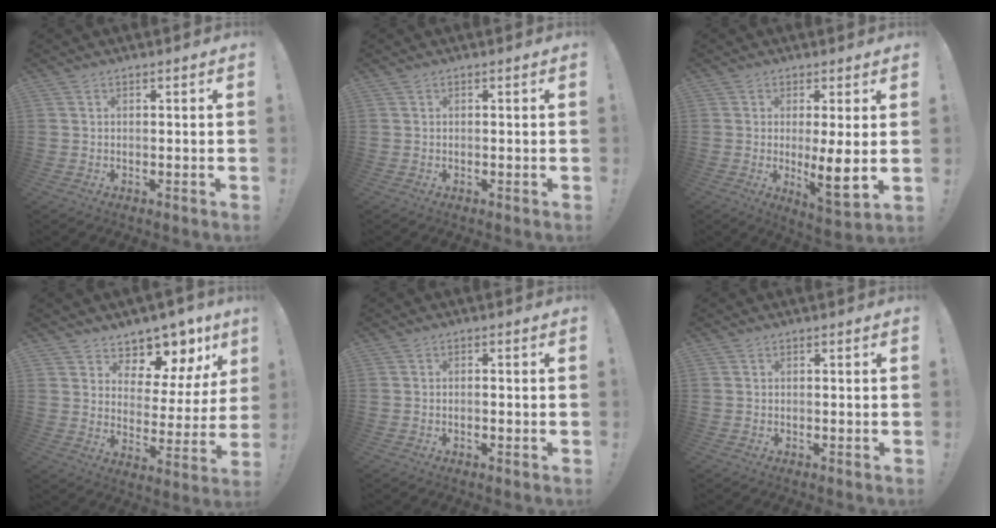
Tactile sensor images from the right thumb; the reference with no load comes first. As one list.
[{"total": 0.0}, {"total": 8.6, "force": [0.4, 1.8, 8.4], "torque": [-0.121, -0.027, 0.006]}, {"total": 9.3, "force": [7.9, 4.5, 2.2], "torque": [-0.025, -0.080, 0.135]}, {"total": 0.9, "force": [-0.7, 0.1, 0.6], "torque": [-0.018, 0.004, -0.011]}, {"total": 0.0}]